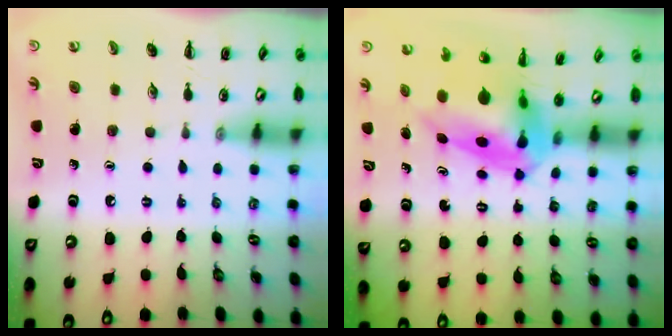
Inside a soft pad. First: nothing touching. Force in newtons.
{"total": 7.8, "press": 7.4, "slide": 2.4}